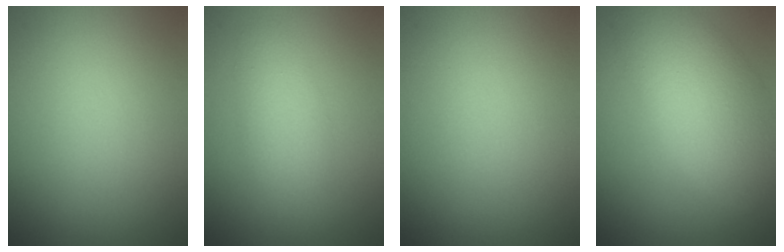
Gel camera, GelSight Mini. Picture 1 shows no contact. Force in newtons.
{"total": 2.7, "press": 2.7, "slide": 0.0}
{"total": 0.0}
{"total": 7.1, "press": 7.1, "slide": 0.4}